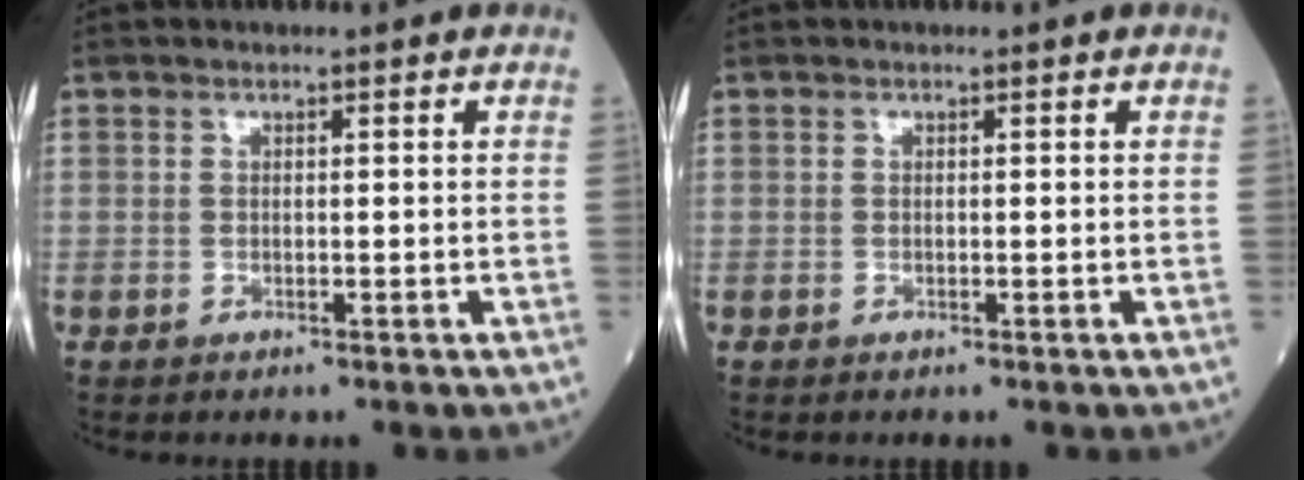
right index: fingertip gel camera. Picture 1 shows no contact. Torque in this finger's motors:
{"motor_torque": [0.03, -0.01, 0.02, -0.01]}